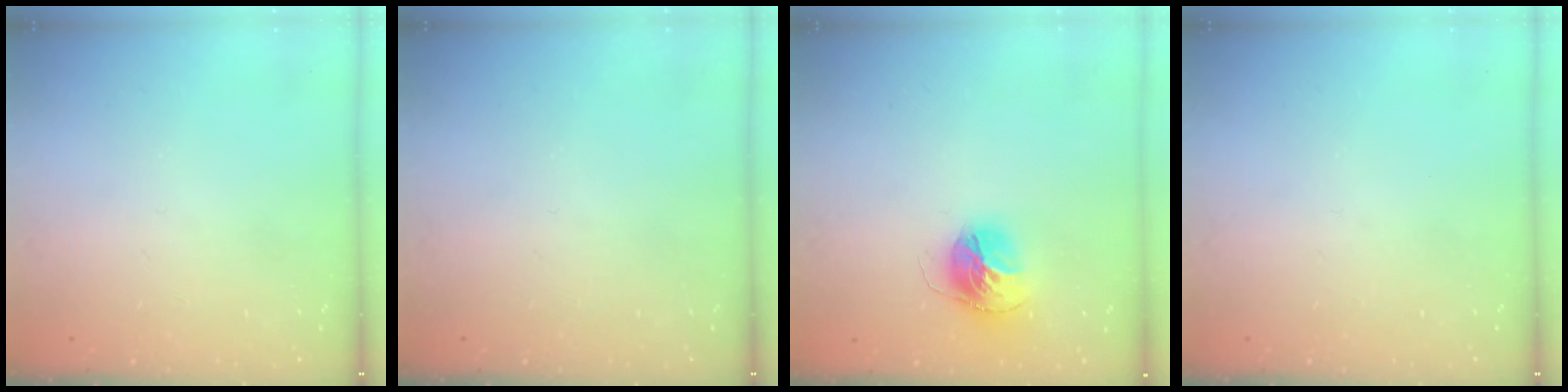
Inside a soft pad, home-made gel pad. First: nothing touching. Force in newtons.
{"total": 0.0}
{"total": 13.9, "press": 13.8, "slide": 1.4}
{"total": 0.0}